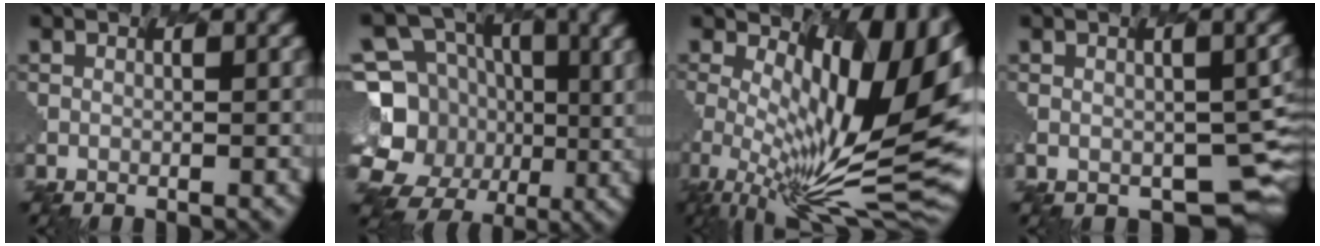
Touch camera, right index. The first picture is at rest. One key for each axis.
{"total": 7.8, "fx": -1.0, "fy": 7.7, "fz": 0.8, "tx": -0.054, "ty": 0.015, "tz": -0.061}
{"total": 11.2, "fx": 3.3, "fy": 3.7, "fz": 10.1, "tx": -0.167, "ty": -0.005, "tz": 0.051}
{"total": 5.7, "fx": -1.6, "fy": 3.5, "fz": 4.2, "tx": -0.070, "ty": -0.025, "tz": -0.019}